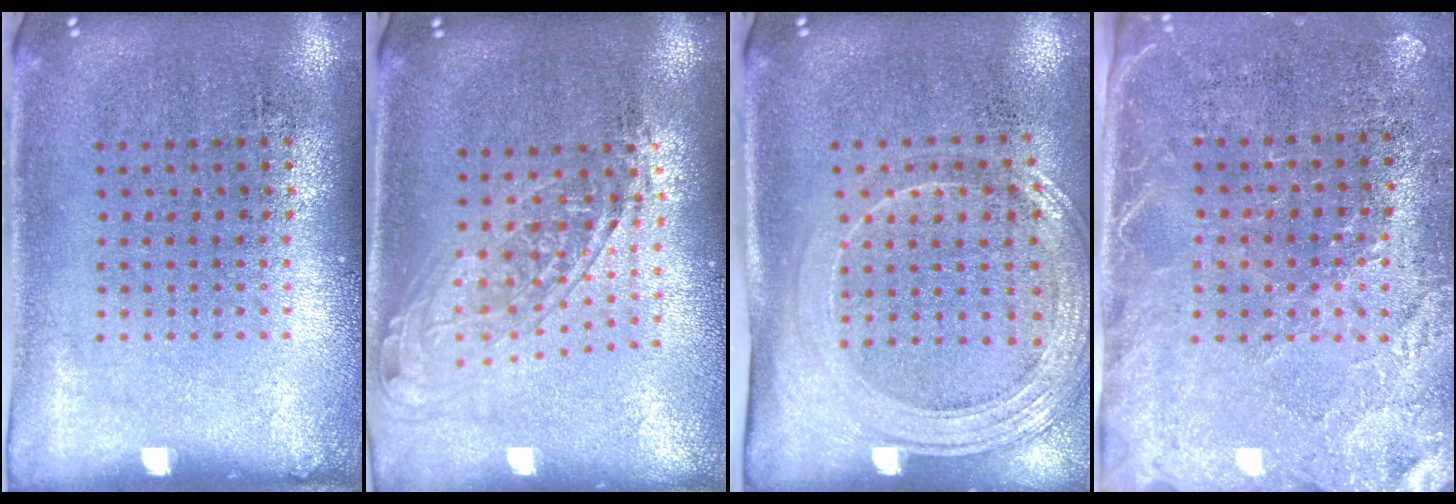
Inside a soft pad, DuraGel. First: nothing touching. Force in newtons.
{"total": 1.6, "press": 1.3, "slide": 0.9}
{"total": 1.9, "press": 1.7, "slide": 0.9}
{"total": 3.1, "press": 2.8, "slide": 1.5}